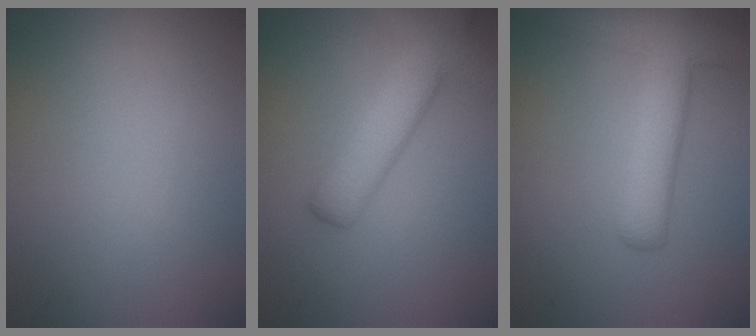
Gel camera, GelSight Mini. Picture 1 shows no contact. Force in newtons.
{"total": 6.1, "press": 6.1, "slide": 0.4}
{"total": 6.0, "press": 6.0, "slide": 0.3}